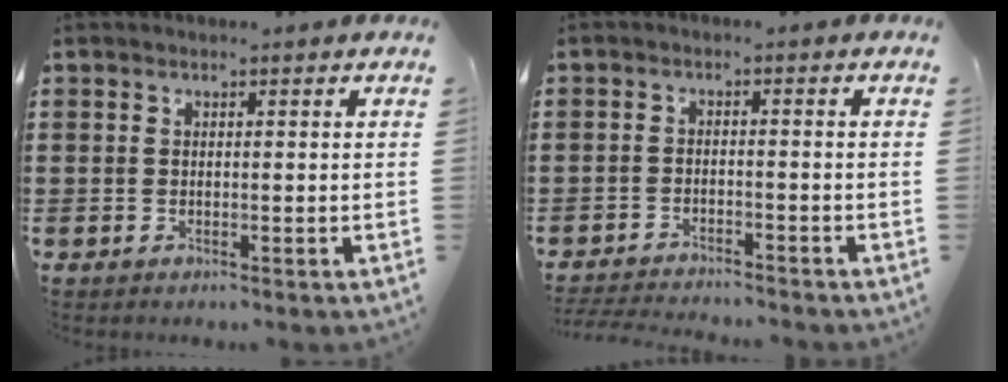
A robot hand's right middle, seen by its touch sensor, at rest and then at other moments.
{"total": 2.8, "force": [-2.8, 0.1, 0.2], "torque": [-0.007, -0.001, -0.059]}